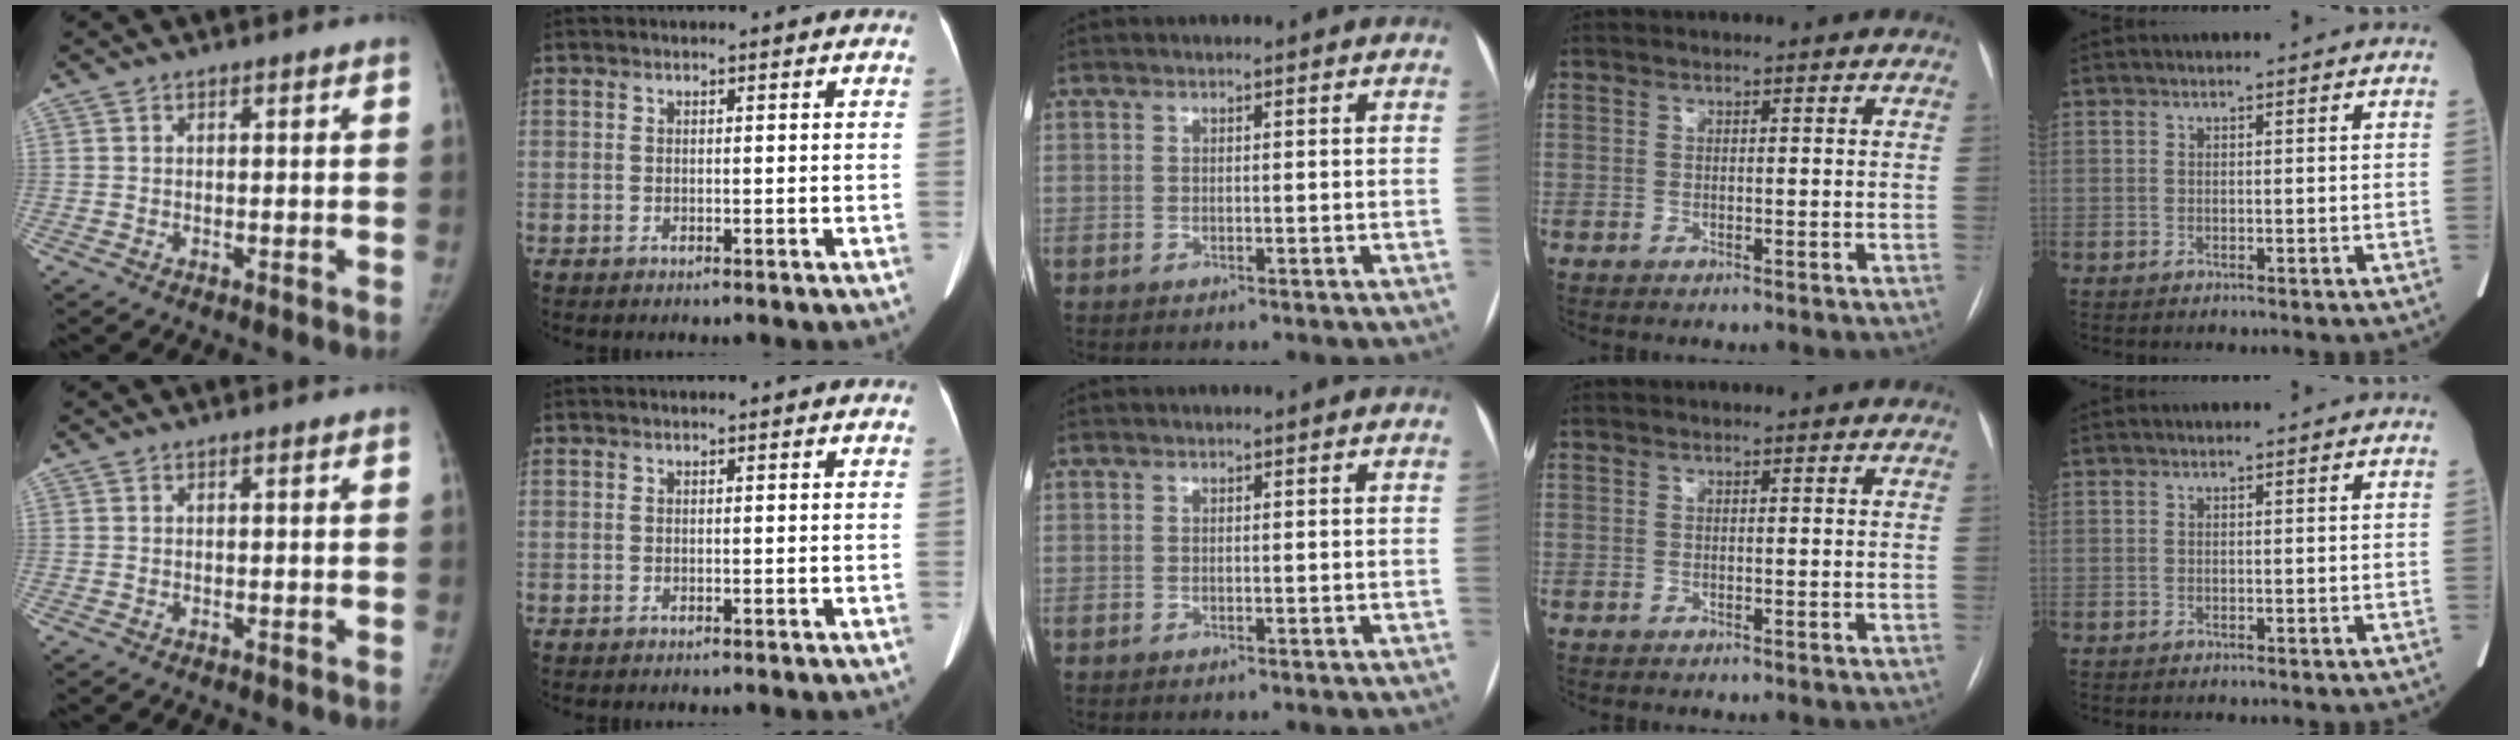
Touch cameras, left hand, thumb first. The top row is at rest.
{}